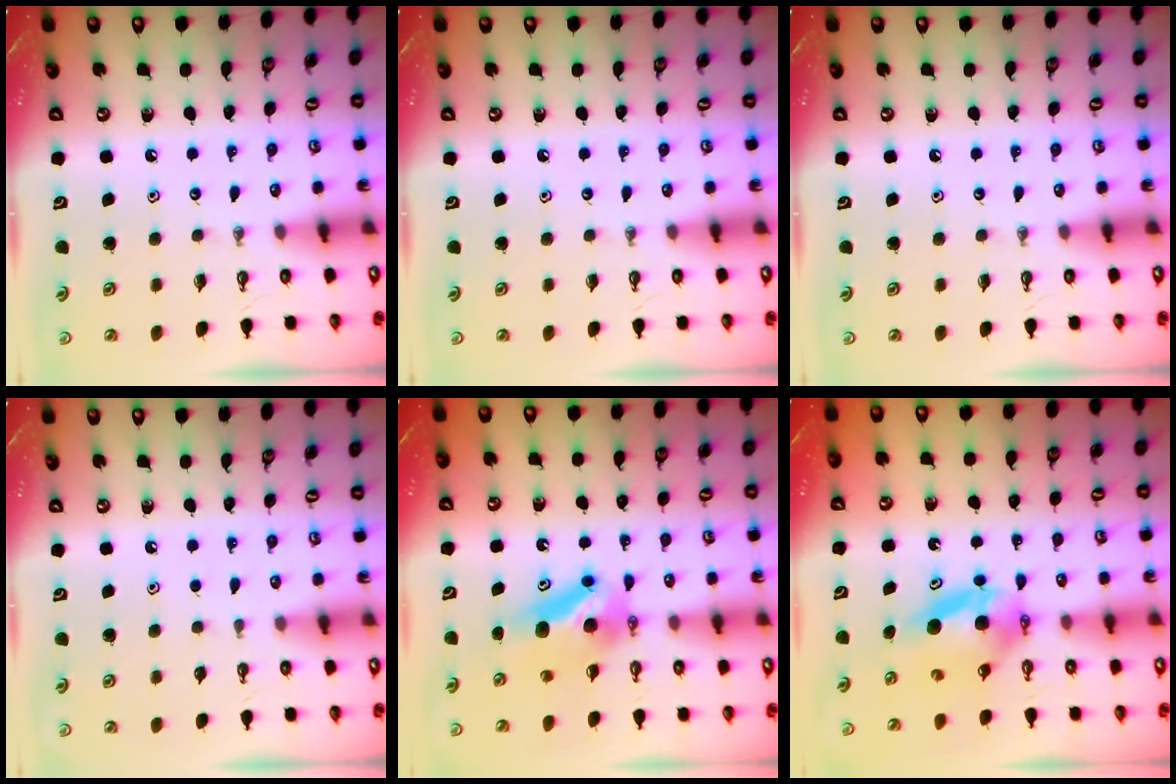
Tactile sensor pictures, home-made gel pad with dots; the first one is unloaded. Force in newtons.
{"total": 0.0}
{"total": 0.0}
{"total": 0.9, "press": 0.1, "slide": 0.9}
{"total": 7.3, "press": 7.0, "slide": 2.2}
{"total": 6.5, "press": 6.3, "slide": 1.9}